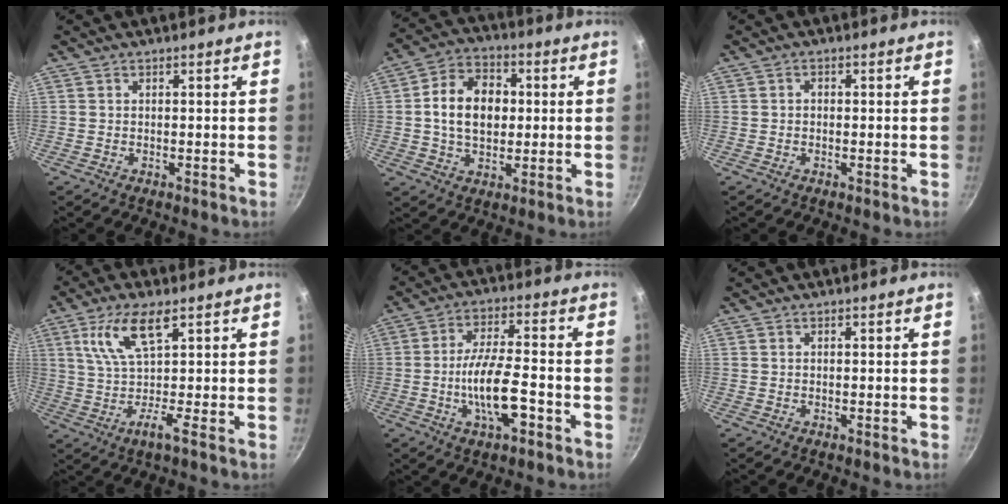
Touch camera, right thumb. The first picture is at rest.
{"total": 12.5, "force": [1.0, 8.8, 8.8], "torque": [-0.122, 0.017, 0.005]}
{"total": 1.0, "force": [-0.1, 0.8, 0.6], "torque": [-0.010, 0.006, -0.003]}
{"total": 8.9, "force": [2.8, 2.1, 8.1], "torque": [-0.157, 0.010, 0.047]}
{"total": 10.8, "force": [-3.9, 3.4, 9.5], "torque": [-0.169, 0.023, -0.072]}
{"total": 0.0}